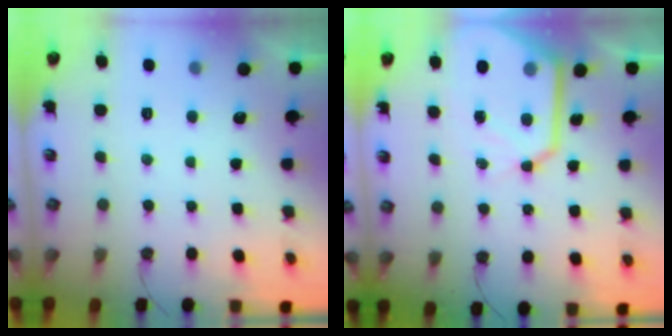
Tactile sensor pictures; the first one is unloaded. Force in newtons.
{"total": 15.7, "press": 15.7, "slide": 1.5}